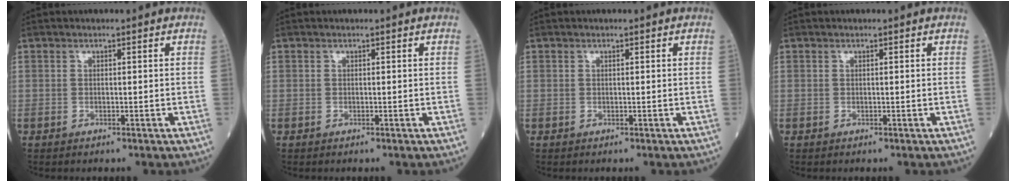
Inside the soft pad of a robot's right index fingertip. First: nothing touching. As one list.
[{"total": 0.0}, {"total": 0.0}, {"total": 0.0}]